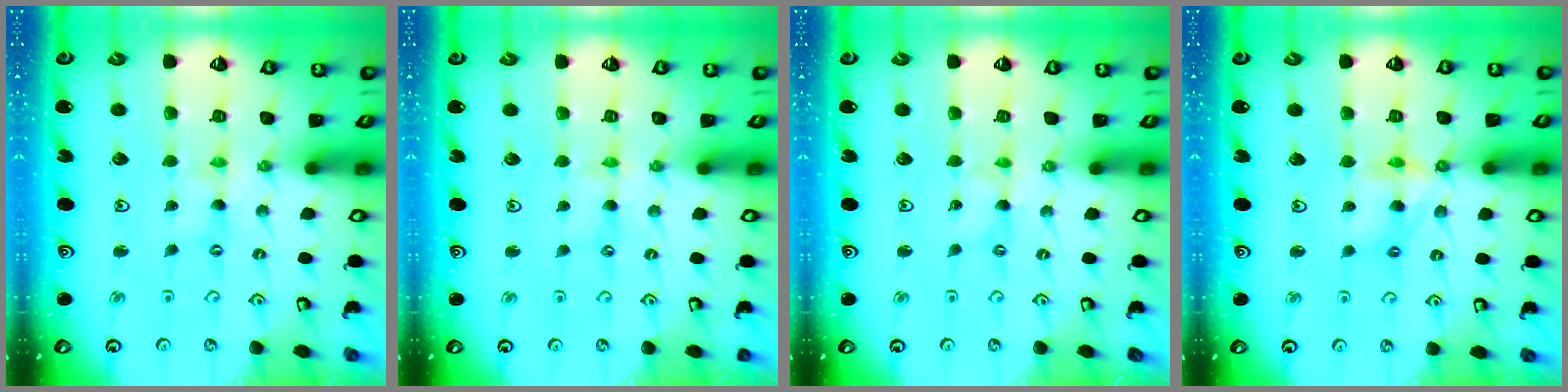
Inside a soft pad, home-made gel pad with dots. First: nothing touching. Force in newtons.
{"total": 1.6, "press": 1.5, "slide": 0.4}
{"total": 0.0}
{"total": 8.8, "press": 8.8, "slide": 0.8}